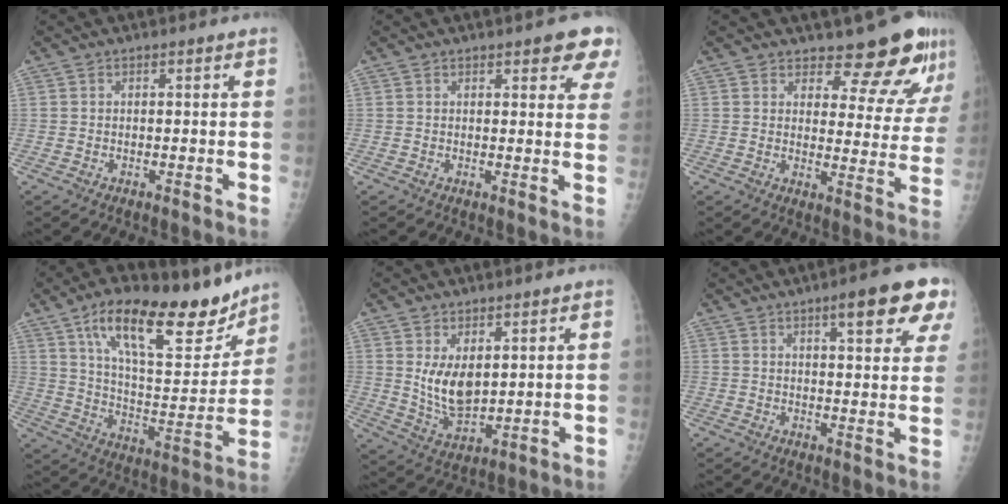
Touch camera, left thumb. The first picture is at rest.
{"total": 6.7, "force": [4.2, 2.4, 4.7], "torque": [-0.025, -0.013, 0.042]}
{"total": 12.3, "force": [10.8, 3.7, 4.6], "torque": [-0.021, -0.089, 0.125]}
{"total": 23.5, "force": [15.7, 8.5, 15.3], "torque": [-0.196, -0.062, 0.258]}
{"total": 8.0, "force": [2.5, 4.4, 6.2], "torque": [-0.095, -0.030, 0.062]}
{"total": 11.2, "force": [6.2, 2.7, 9.0], "torque": [-0.089, -0.020, 0.074]}